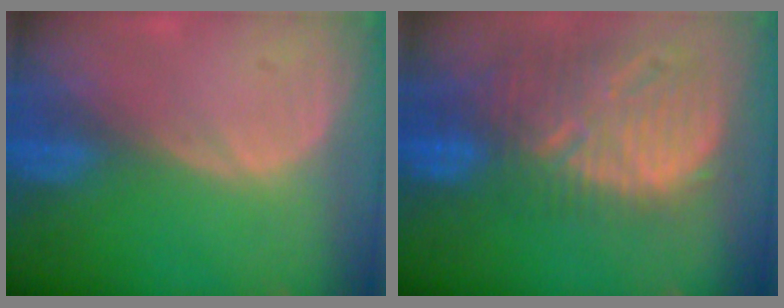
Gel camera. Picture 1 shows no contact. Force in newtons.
{"total": 13.1, "press": 11.4, "slide": 6.5}